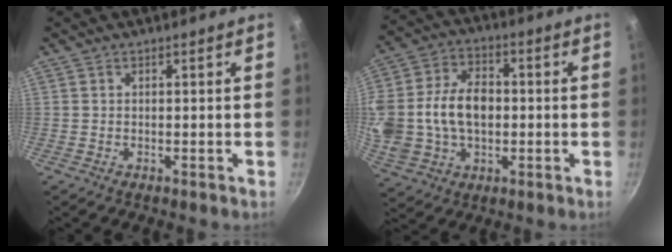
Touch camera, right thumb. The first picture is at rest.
{"total": 20.5, "force": [-0.1, 14.8, 14.2], "torque": [-0.283, 0.030, 0.004]}